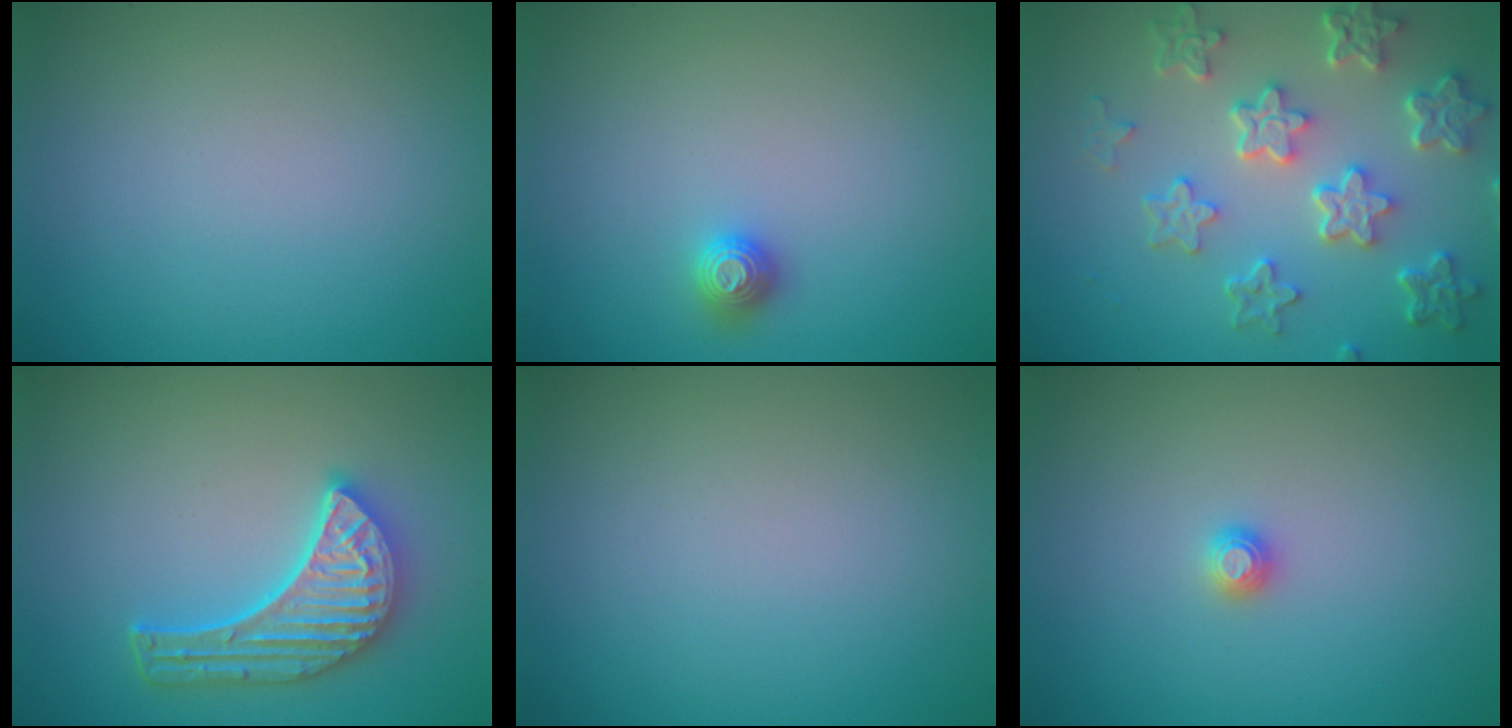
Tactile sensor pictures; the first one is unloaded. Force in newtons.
{"total": 1.2, "press": 1.1, "slide": 0.2}
{"total": 6.6, "press": 4.9, "slide": 4.4}
{"total": 5.5, "press": 4.5, "slide": 3.2}
{"total": 0.0}
{"total": 1.0, "press": 1.0, "slide": 0.1}